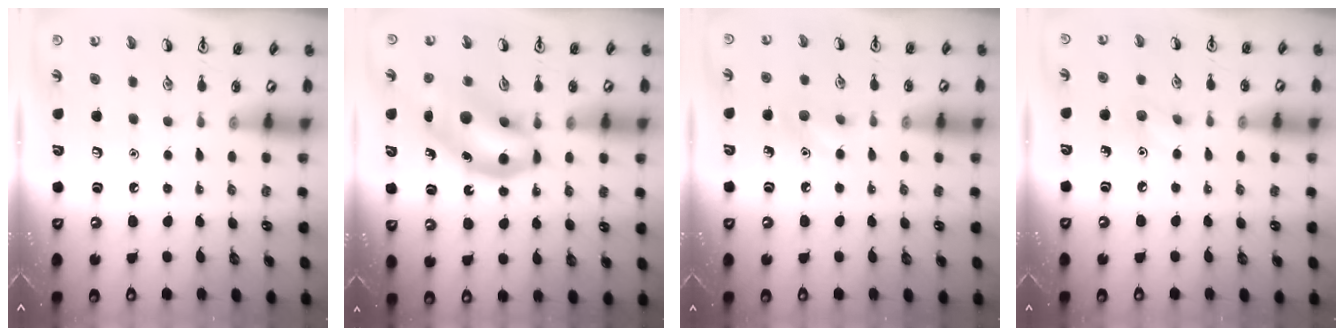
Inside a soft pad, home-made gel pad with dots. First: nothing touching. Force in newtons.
{"total": 13.2, "press": 12.6, "slide": 3.9}
{"total": 7.0, "press": 6.8, "slide": 1.6}
{"total": 5.5, "press": 5.2, "slide": 1.8}